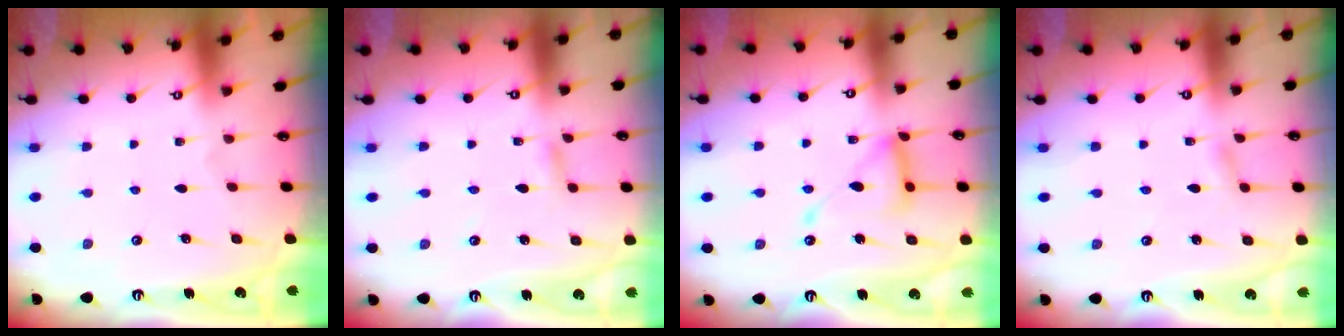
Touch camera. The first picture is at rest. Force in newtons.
{"total": 2.4, "press": 2.4, "slide": 0.2}
{"total": 13.9, "press": 13.8, "slide": 1.2}
{"total": 2.9, "press": 2.9, "slide": 0.3}